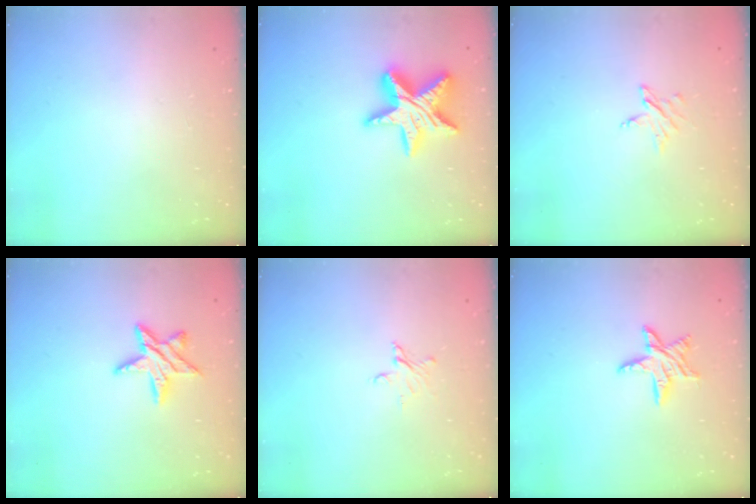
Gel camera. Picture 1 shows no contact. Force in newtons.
{"total": 15.9, "press": 15.9, "slide": 1.2}
{"total": 3.0, "press": 3.0, "slide": 0.3}
{"total": 10.1, "press": 10.1, "slide": 0.5}
{"total": 2.9, "press": 2.9, "slide": 0.3}
{"total": 8.8, "press": 8.8, "slide": 0.6}